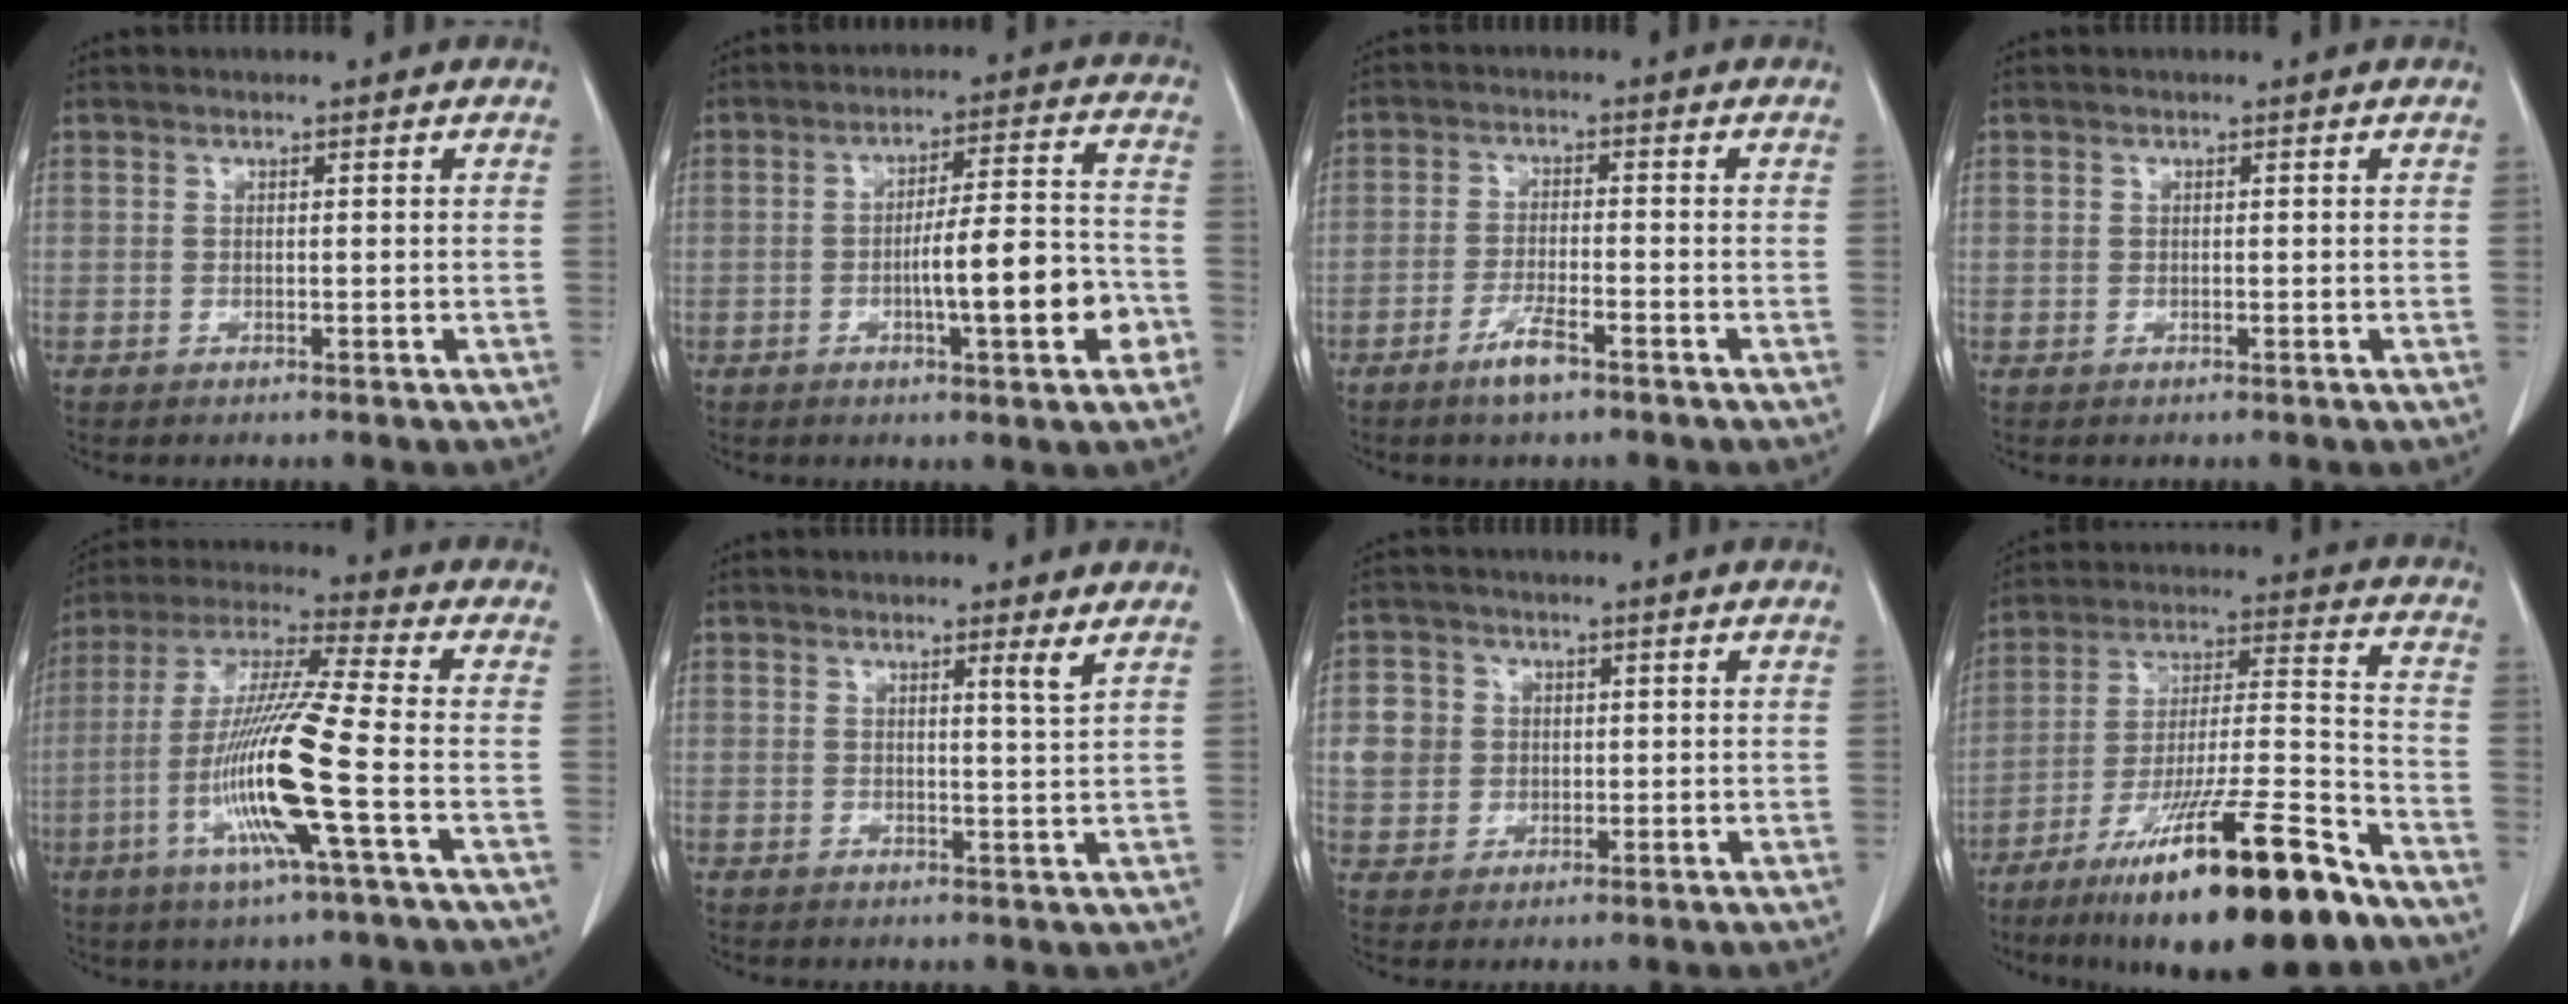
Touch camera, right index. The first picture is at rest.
{"total": 11.6, "force": [-3.6, 1.4, 11.0], "torque": [-0.167, 0.012, -0.052]}
{"total": 4.3, "force": [-2.9, 0.6, 3.1], "torque": [-0.060, -0.002, -0.054]}
{"total": 0.0}
{"total": 15.2, "force": [-4.4, -0.7, 14.6], "torque": [-0.297, -0.012, -0.094]}
{"total": 2.0, "force": [1.3, -0.6, 1.3], "torque": [-0.022, -0.014, 0.020]}
{"total": 5.6, "force": [0.9, 5.3, 1.4], "torque": [-0.030, 0.014, 0.022]}
{"total": 22.8, "force": [-15.1, 2.3, 16.9], "torque": [-0.255, -0.024, -0.256]}